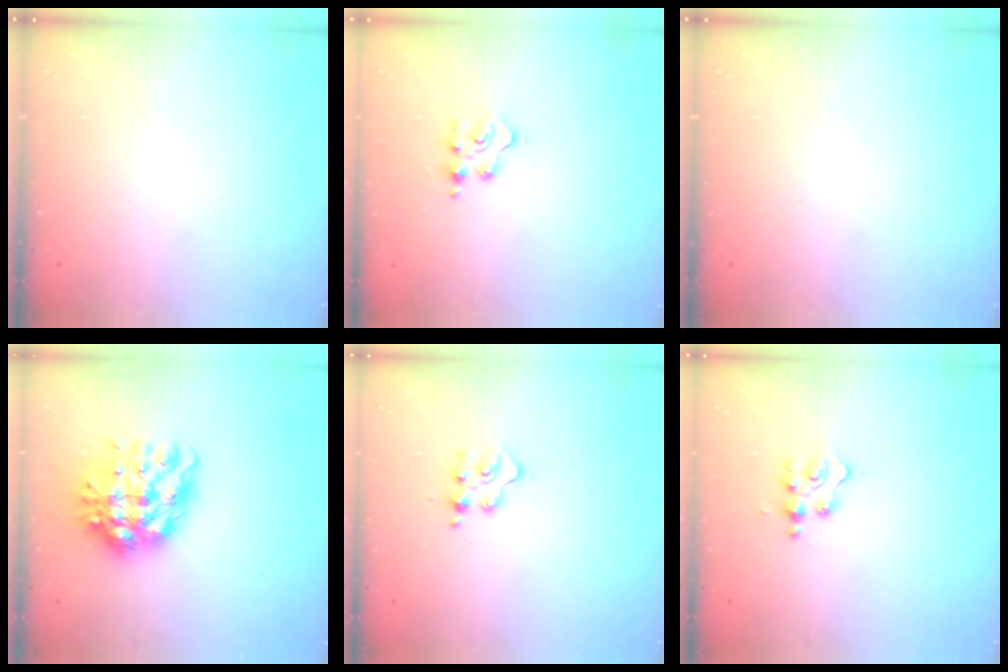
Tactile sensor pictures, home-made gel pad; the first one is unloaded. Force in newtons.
{"total": 3.7, "press": 3.7, "slide": 0.5}
{"total": 0.0}
{"total": 13.6, "press": 13.6, "slide": 1.3}
{"total": 4.6, "press": 4.6, "slide": 0.5}
{"total": 2.1, "press": 2.1, "slide": 0.3}